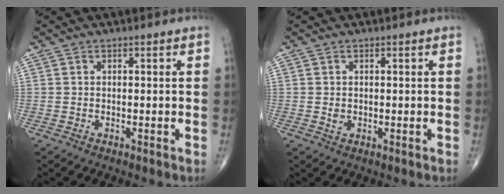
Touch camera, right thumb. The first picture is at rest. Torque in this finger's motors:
{"motor_torque": [0.83, 0.71, 0.02, -0.25, -0.08]}